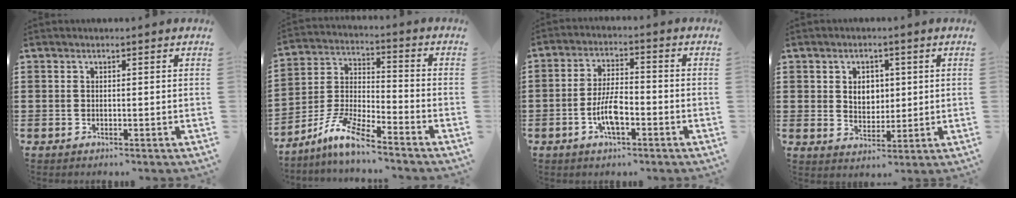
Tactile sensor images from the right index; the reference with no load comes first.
{"total": 8.0, "force": [-6.7, 0.8, 4.4], "torque": [-0.110, -0.006, -0.135]}
{"total": 6.6, "force": [-2.3, 2.4, 5.7], "torque": [-0.130, -0.001, -0.051]}
{"total": 3.8, "force": [0.8, 3.0, 2.2], "torque": [-0.047, 0.005, 0.011]}